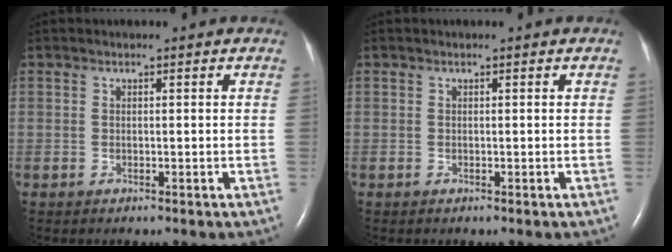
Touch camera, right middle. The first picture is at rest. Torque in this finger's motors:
{"motor_torque": [0.00, 0.00, 0.00, 0.00]}